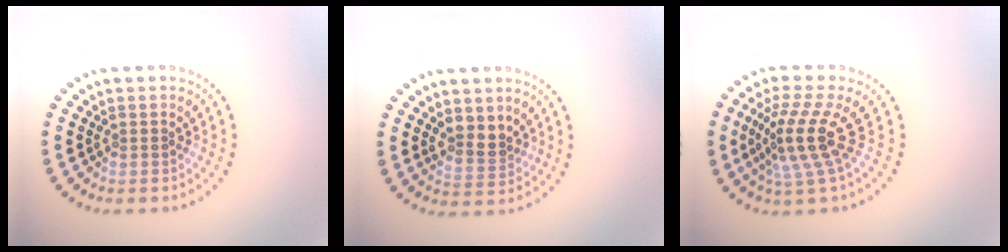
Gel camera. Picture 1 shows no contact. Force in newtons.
{"total": 2.1, "press": 1.8, "slide": 1.0}
{"total": 4.4, "press": 3.1, "slide": 3.1}